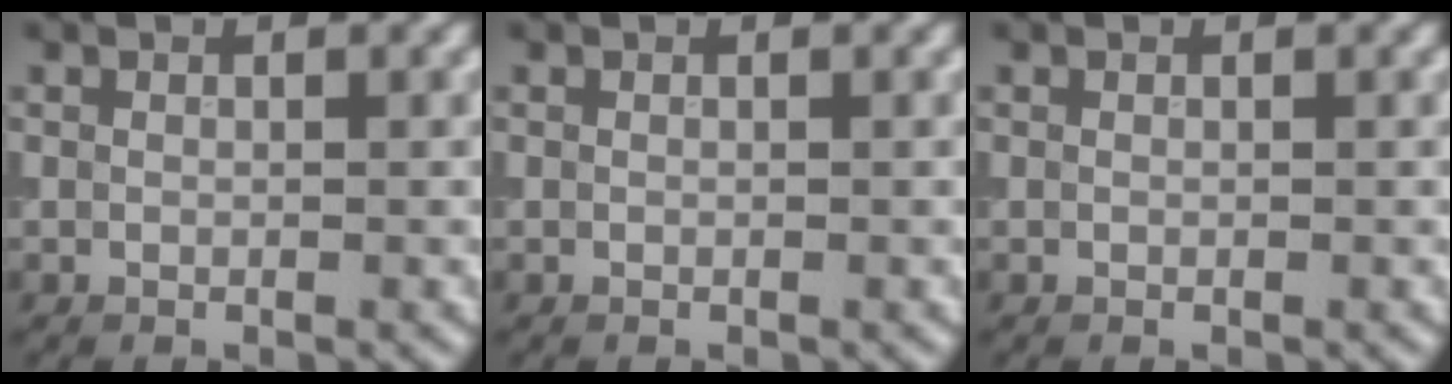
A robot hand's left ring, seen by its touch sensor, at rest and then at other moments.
{"total": 0.0}
{"total": 0.0}